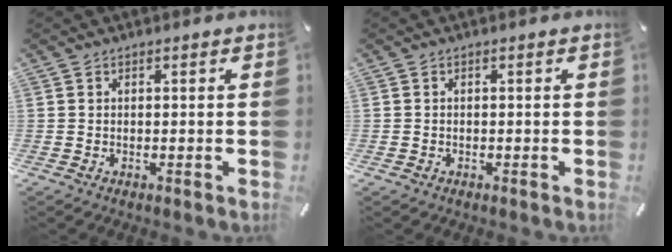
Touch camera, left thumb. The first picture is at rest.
{"total": 0.6, "force": [-0.2, 0.5, 0.2], "torque": [-0.002, 0.003, -0.007]}